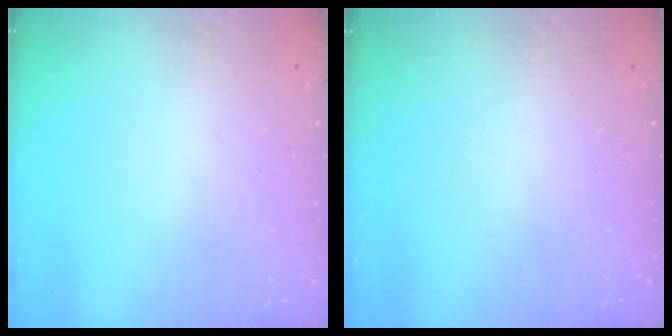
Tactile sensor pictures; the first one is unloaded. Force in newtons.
{"total": 0.0}